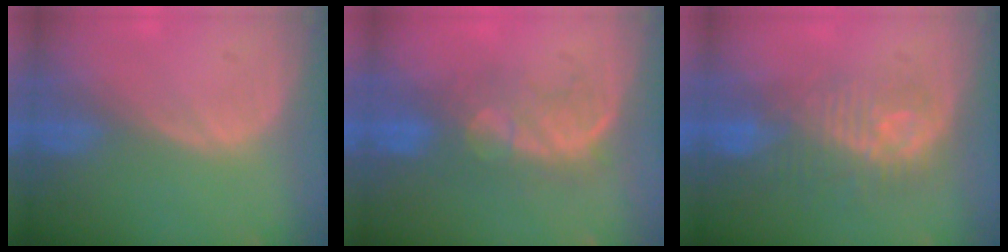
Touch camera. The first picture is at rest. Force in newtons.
{"total": 7.7, "press": 7.4, "slide": 2.2}
{"total": 9.7, "press": 8.7, "slide": 4.3}